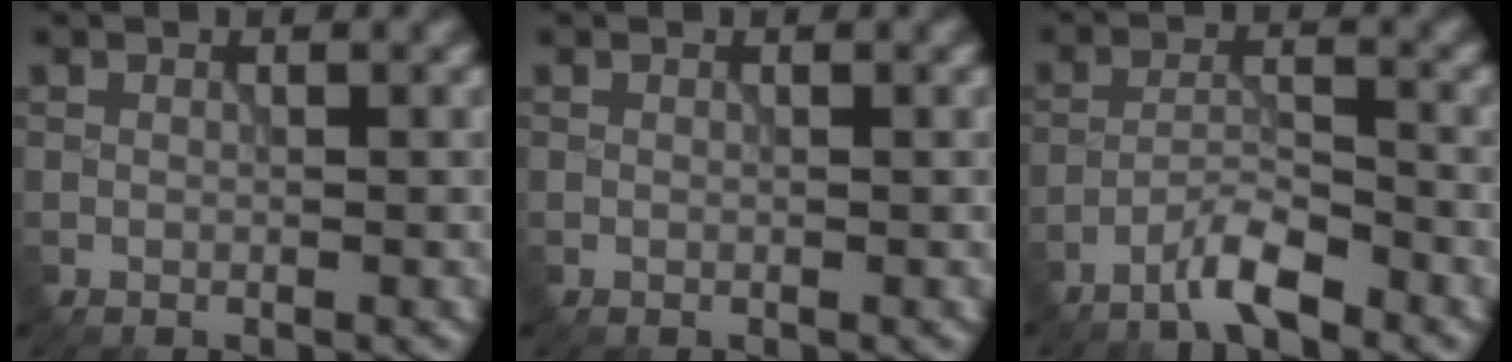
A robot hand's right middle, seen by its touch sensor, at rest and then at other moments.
{"total": 0.0}
{"total": 3.3, "force": [-2.7, 0.3, 1.9], "torque": [-0.034, 0.008, -0.058]}